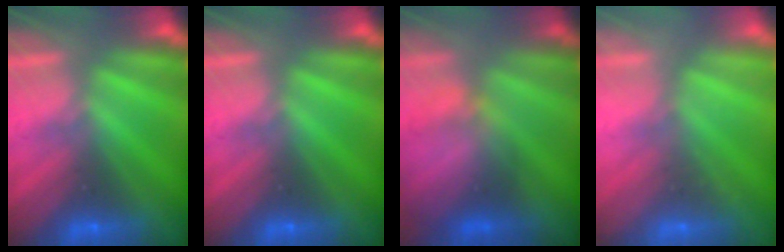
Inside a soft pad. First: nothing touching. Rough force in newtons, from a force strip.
{"total": 0.0}
{"total": 4.4}
{"total": 2.3}